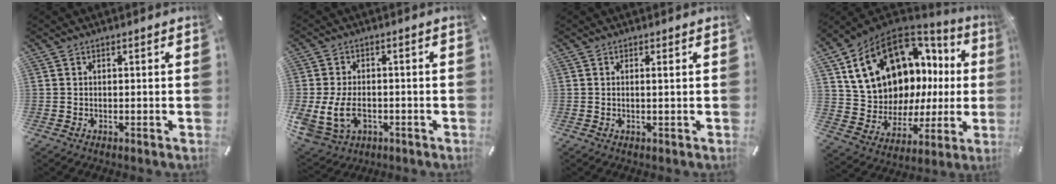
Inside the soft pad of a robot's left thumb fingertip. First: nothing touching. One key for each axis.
{"total": 9.3, "fx": -1.8, "fy": 7.2, "fz": 5.7, "tx": -0.128, "ty": 0.003, "tz": -0.028}
{"total": 1.3, "fx": 0.3, "fy": -0.1, "fz": 1.2, "tx": -0.025, "ty": -0.005, "tz": 0.005}
{"total": 18.3, "fx": 8.3, "fy": 12.9, "fz": 10.0, "tx": -0.177, "ty": -0.054, "tz": 0.177}